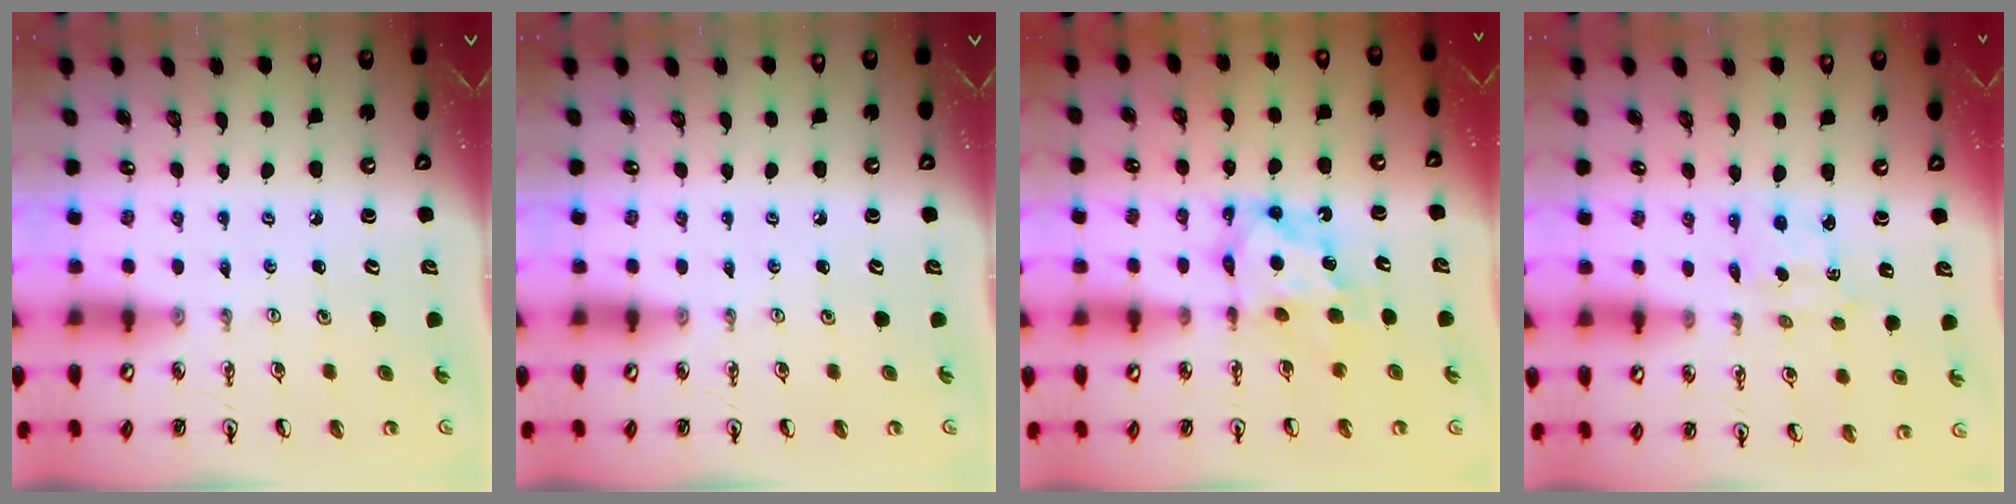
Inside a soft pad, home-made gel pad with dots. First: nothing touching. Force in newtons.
{"total": 0.0}
{"total": 7.5, "press": 7.4, "slide": 0.6}
{"total": 2.2, "press": 2.1, "slide": 0.5}